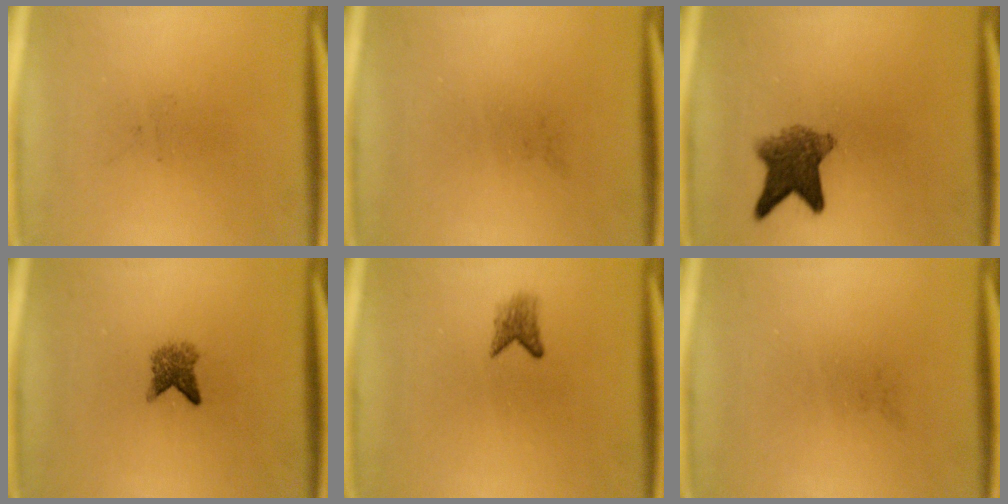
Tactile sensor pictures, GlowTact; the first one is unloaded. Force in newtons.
{"total": 0.0}
{"total": 6.4}
{"total": 2.7}
{"total": 1.8}
{"total": 0.0}